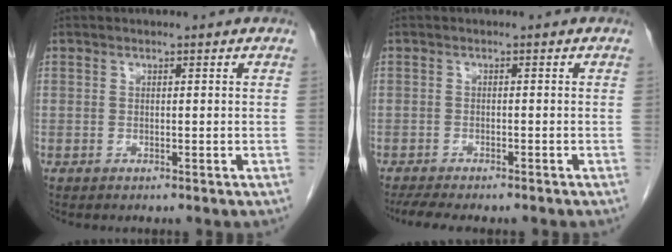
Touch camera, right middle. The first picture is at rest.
{"total": 7.0, "force": [-5.9, 1.4, 3.4], "torque": [-0.054, -0.009, -0.086]}